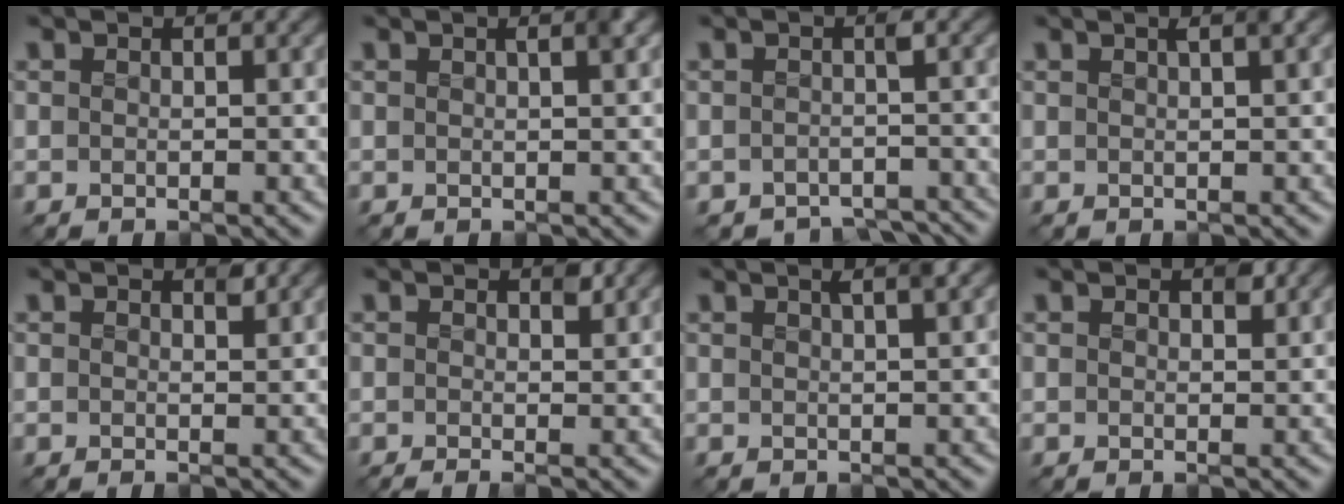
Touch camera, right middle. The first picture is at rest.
{"total": 1.5, "force": [0.6, 0.3, 1.4], "torque": [-0.014, 0.005, 0.003]}
{"total": 3.5, "force": [-3.1, 1.2, 1.0], "torque": [-0.003, -0.017, -0.045]}
{"total": 1.6, "force": [0.7, 0.3, 1.5], "torque": [-0.018, 0.003, 0.005]}
{"total": 0.6, "force": [0.4, 0.0, 0.4], "torque": [-0.008, -0.004, 0.004]}
{"total": 1.1, "force": [0.0, 0.2, 1.1], "torque": [-0.015, -0.007, -0.004]}
{"total": 2.1, "force": [0.9, 0.4, 1.8], "torque": [-0.019, 0.004, 0.003]}
{"total": 0.9, "force": [0.4, 0.5, 0.7], "torque": [-0.012, -0.002, 0.006]}